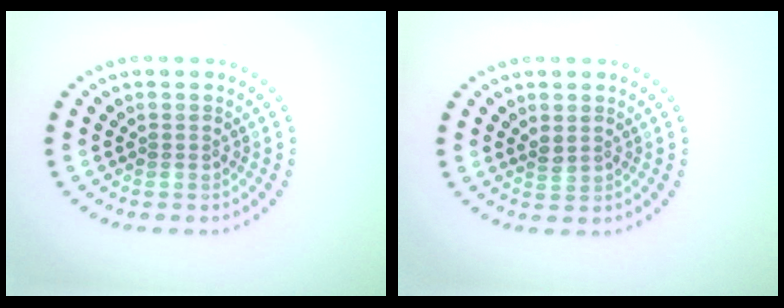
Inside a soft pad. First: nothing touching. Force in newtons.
{"total": 0.9, "press": 0.7, "slide": 0.5}